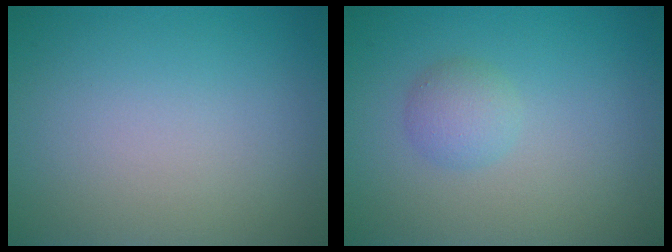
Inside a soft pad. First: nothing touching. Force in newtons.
{"total": 1.8, "press": 1.8, "slide": 0.1}